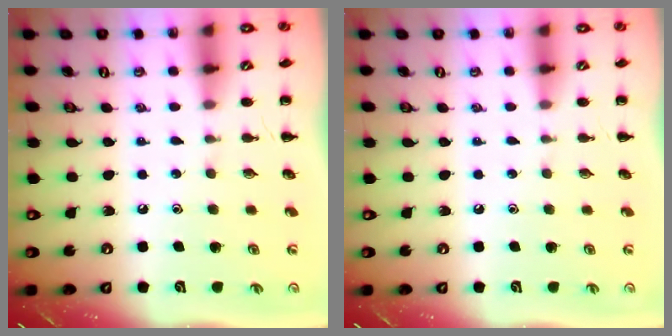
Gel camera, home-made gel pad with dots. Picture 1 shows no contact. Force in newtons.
{"total": 0.0}